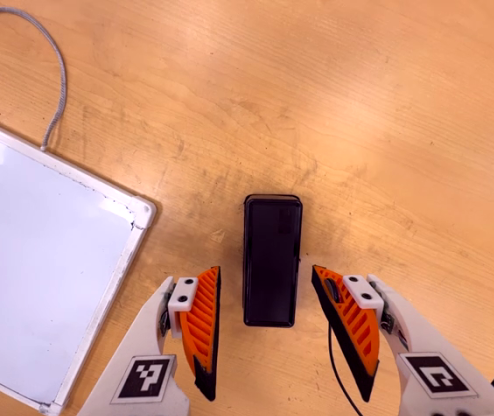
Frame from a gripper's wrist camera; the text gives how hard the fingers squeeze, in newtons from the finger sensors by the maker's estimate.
{"total": 0.0}